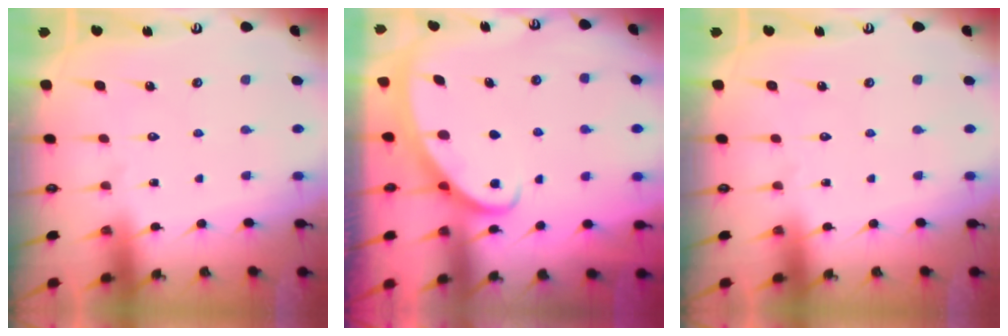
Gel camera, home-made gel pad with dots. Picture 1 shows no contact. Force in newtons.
{"total": 2.8, "press": 2.7, "slide": 0.4}
{"total": 0.0}